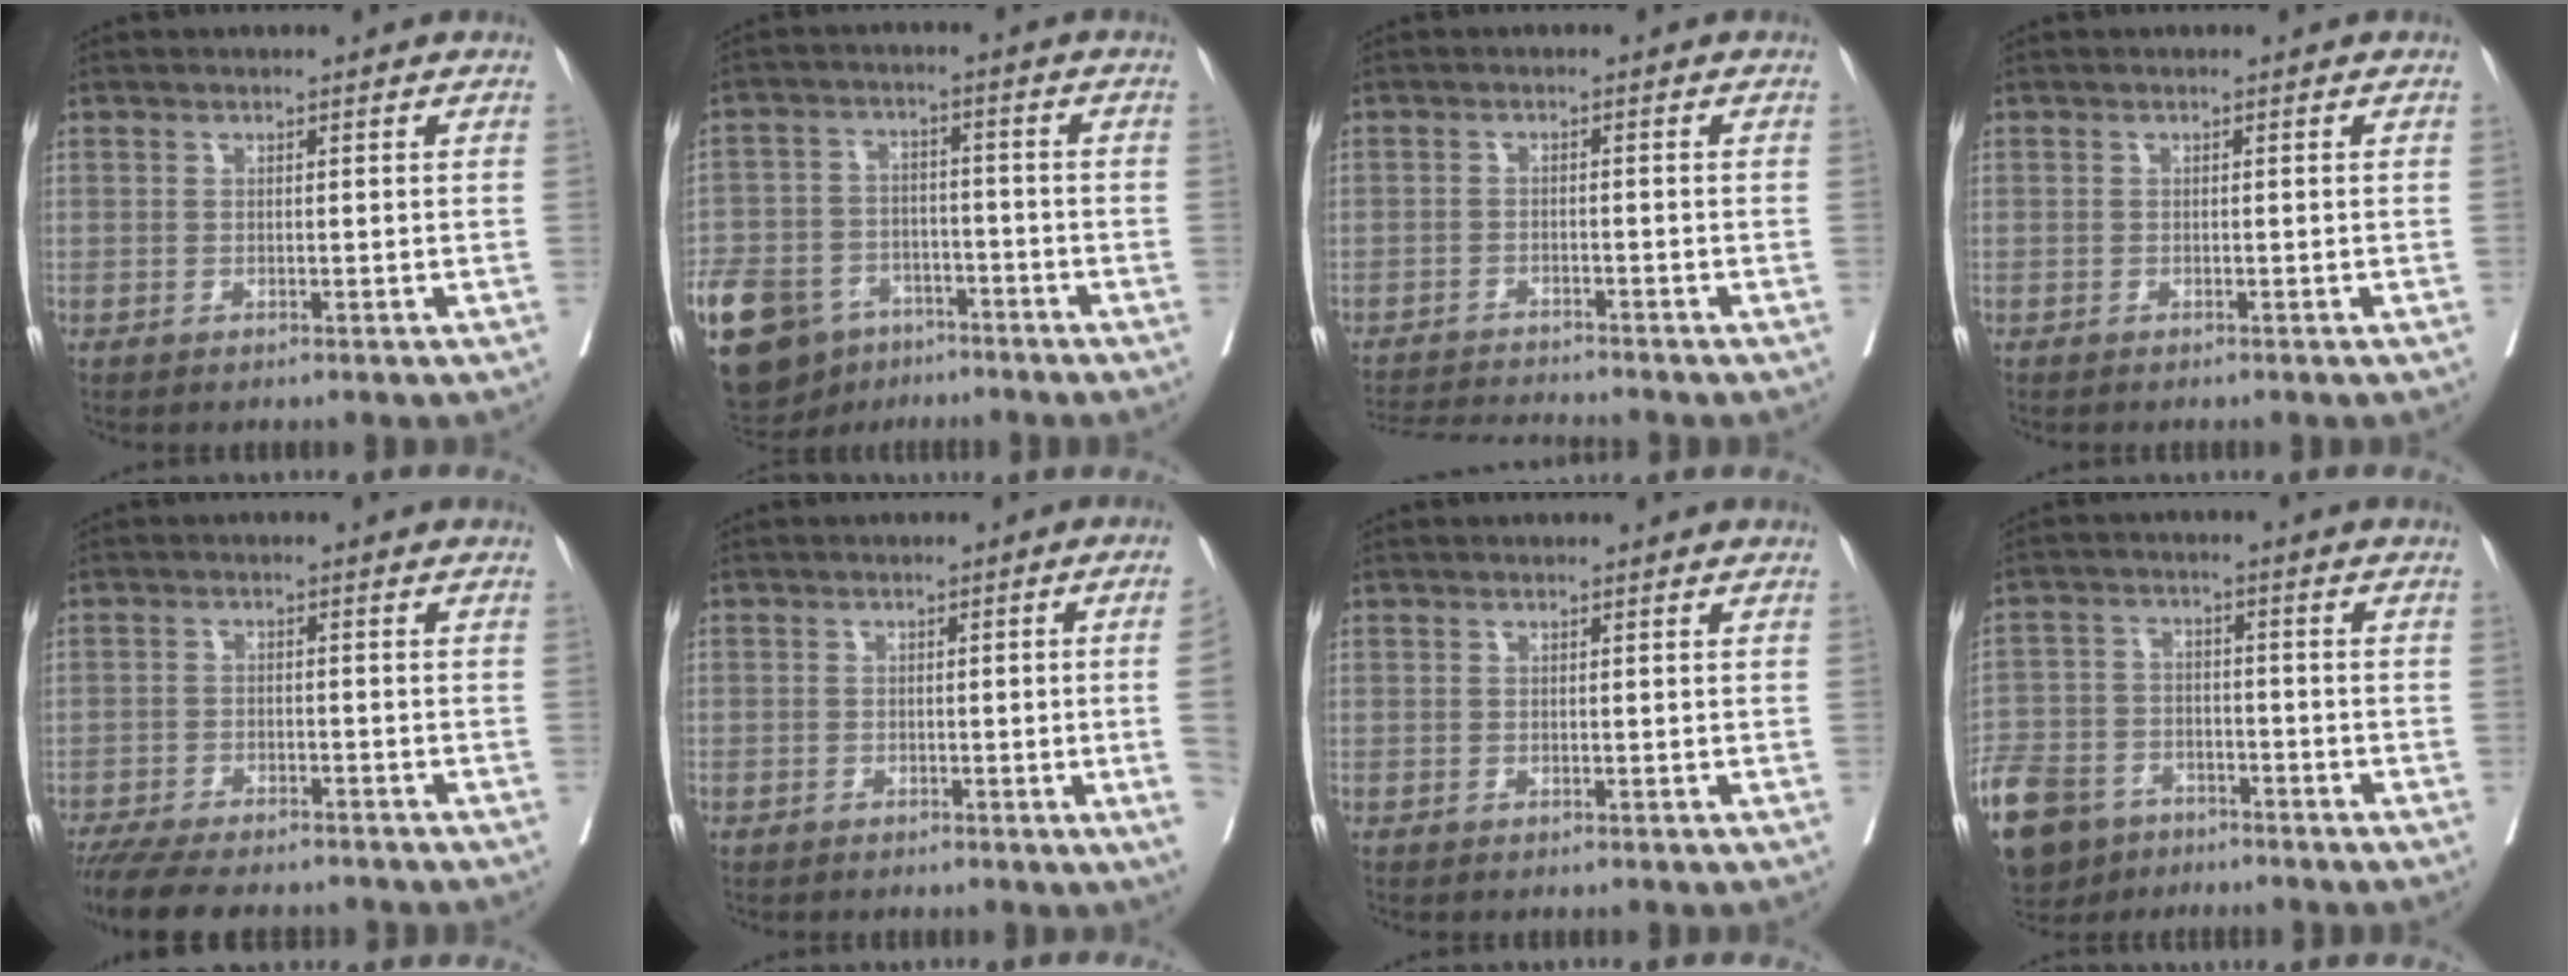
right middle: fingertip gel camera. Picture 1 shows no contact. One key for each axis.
{"total": 20.4, "fx": -12.4, "fy": 12.8, "fz": 10.0, "tx": -0.276, "ty": -0.014, "tz": -0.200}
{"total": 7.6, "fx": -7.4, "fy": -0.6, "fz": 1.6, "tx": -0.020, "ty": -0.009, "tz": -0.123}
{"total": 0.6, "fx": -0.6, "fy": 0.1, "fz": 0.2, "tx": -0.001, "ty": -0.001, "tz": -0.012}
{"total": 13.2, "fx": -11.6, "fy": 3.1, "fz": 5.6, "tx": -0.103, "ty": -0.013, "tz": -0.168}
{"total": 6.3, "fx": -1.2, "fy": -1.5, "fz": 6.0, "tx": -0.065, "ty": -0.004, "tz": -0.017}
{"total": 0.0}
{"total": 15.7, "fx": -10.6, "fy": 9.4, "fz": 6.8, "tx": -0.174, "ty": -0.009, "tz": -0.179}